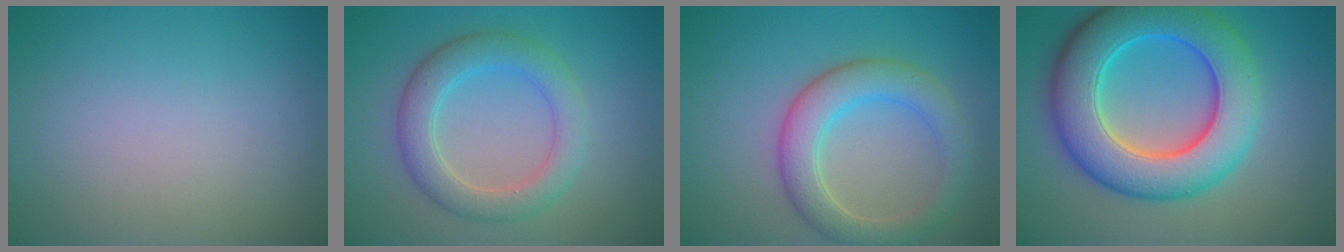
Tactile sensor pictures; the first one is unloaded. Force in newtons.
{"total": 4.5, "press": 4.5, "slide": 0.0}
{"total": 5.0, "press": 5.0, "slide": 0.5}
{"total": 10.4, "press": 10.4, "slide": 0.2}